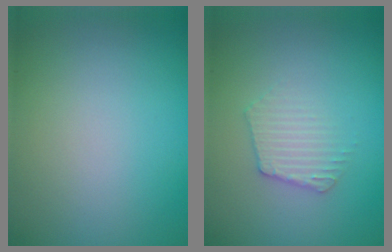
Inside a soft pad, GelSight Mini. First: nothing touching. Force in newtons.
{"total": 2.4, "press": 2.4, "slide": 0.3}